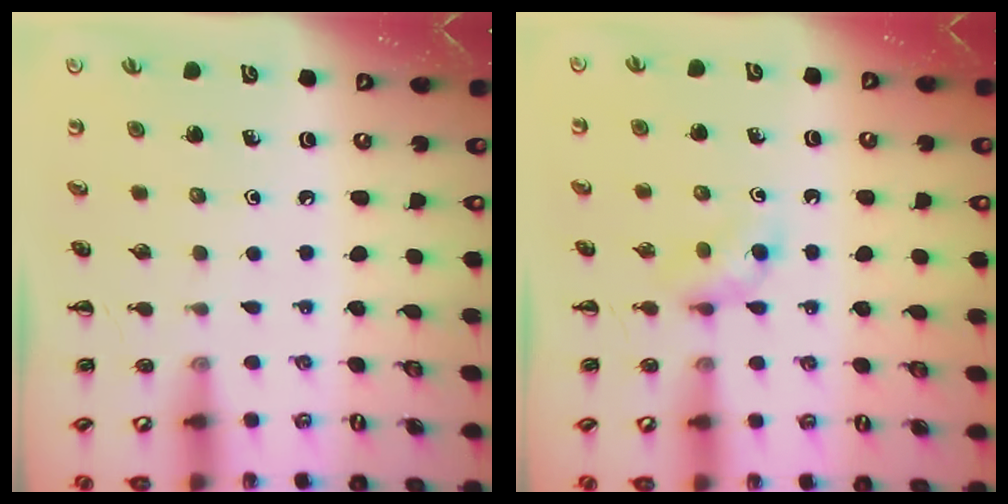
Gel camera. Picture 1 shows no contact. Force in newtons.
{"total": 3.2, "press": 2.9, "slide": 1.4}